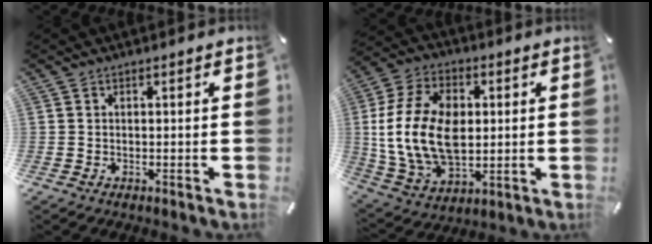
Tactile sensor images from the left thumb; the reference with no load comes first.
{"total": 18.8, "force": [0.8, 13.2, 13.3], "torque": [-0.281, 0.006, 0.014]}